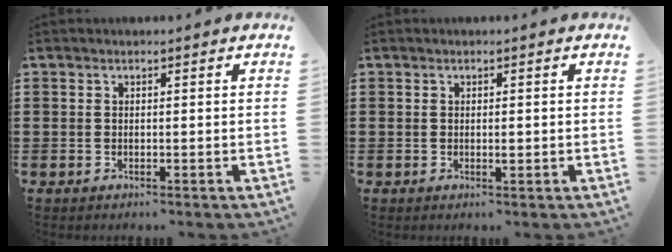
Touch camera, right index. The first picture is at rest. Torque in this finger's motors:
{"motor_torque": [-0.04, 0.13, 0.07, 0.01]}